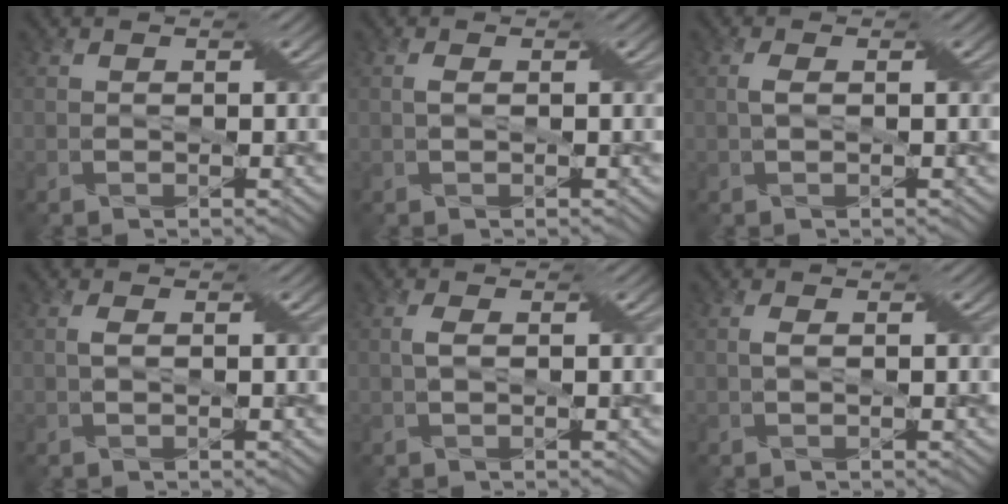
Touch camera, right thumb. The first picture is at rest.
{"total": 0.7, "force": [0.2, 0.1, 0.7], "torque": [-0.018, 0.004, 0.002]}
{"total": 1.2, "force": [0.2, 0.3, 1.1], "torque": [-0.028, 0.006, 0.001]}
{"total": 0.8, "force": [0.2, 0.2, 0.8], "torque": [-0.021, 0.004, 0.002]}
{"total": 1.2, "force": [0.2, 0.3, 1.2], "torque": [-0.030, 0.006, 0.002]}
{"total": 0.8, "force": [0.1, 0.1, 0.8], "torque": [-0.020, 0.004, 0.002]}